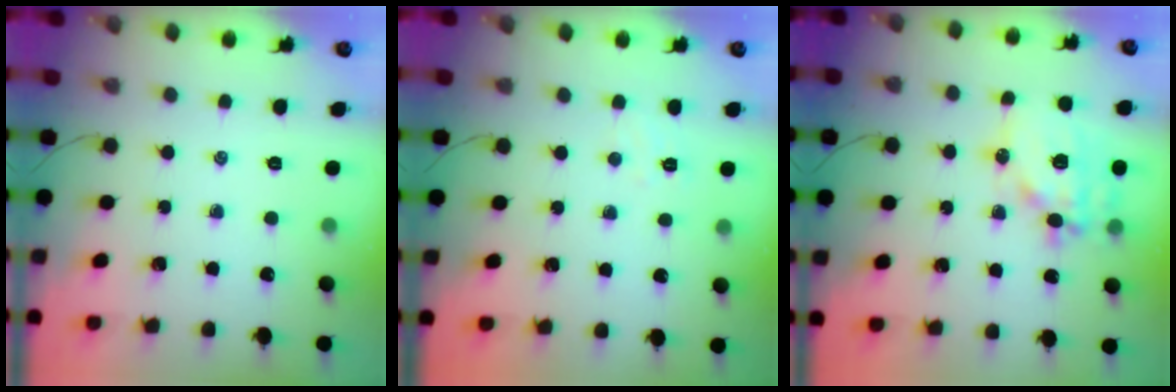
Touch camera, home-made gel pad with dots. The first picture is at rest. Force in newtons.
{"total": 4.0, "press": 3.9, "slide": 0.8}
{"total": 15.5, "press": 15.2, "slide": 3.1}